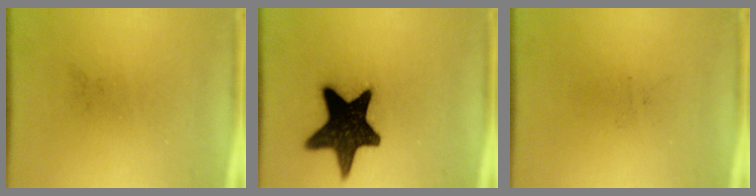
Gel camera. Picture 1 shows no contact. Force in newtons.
{"total": 18.0}
{"total": 0.0}